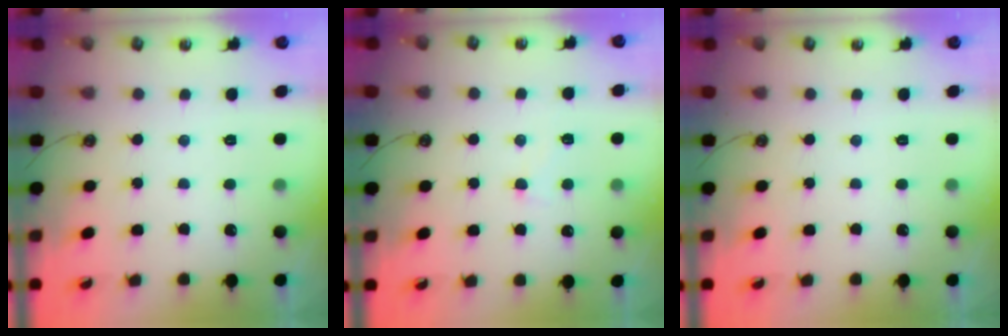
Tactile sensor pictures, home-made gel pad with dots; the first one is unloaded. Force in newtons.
{"total": 0.8, "press": 0.4, "slide": 0.6}
{"total": 0.0}